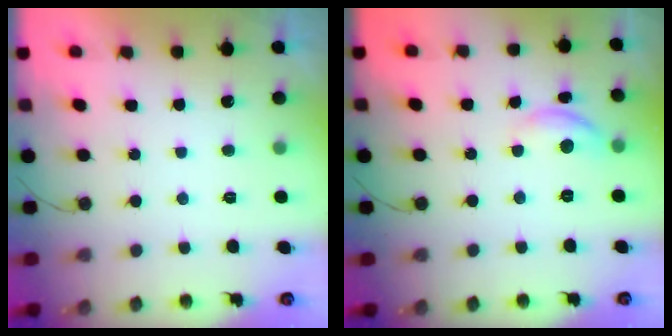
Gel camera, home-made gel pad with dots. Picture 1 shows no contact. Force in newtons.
{"total": 7.7, "press": 7.7, "slide": 0.7}